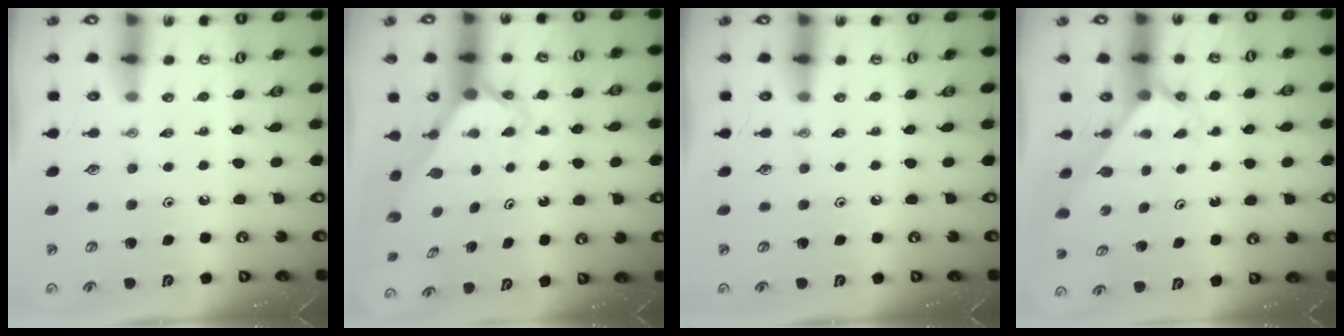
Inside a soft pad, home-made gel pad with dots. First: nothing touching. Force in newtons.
{"total": 2.3, "press": 2.3, "slide": 0.2}
{"total": 0.0}
{"total": 2.1, "press": 2.1, "slide": 0.2}